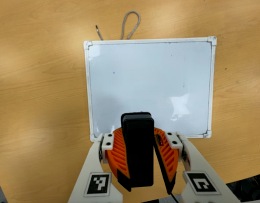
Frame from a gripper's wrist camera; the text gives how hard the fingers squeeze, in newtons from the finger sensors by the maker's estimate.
{"total": 11.1, "left": 10.7, "right": 11.6}